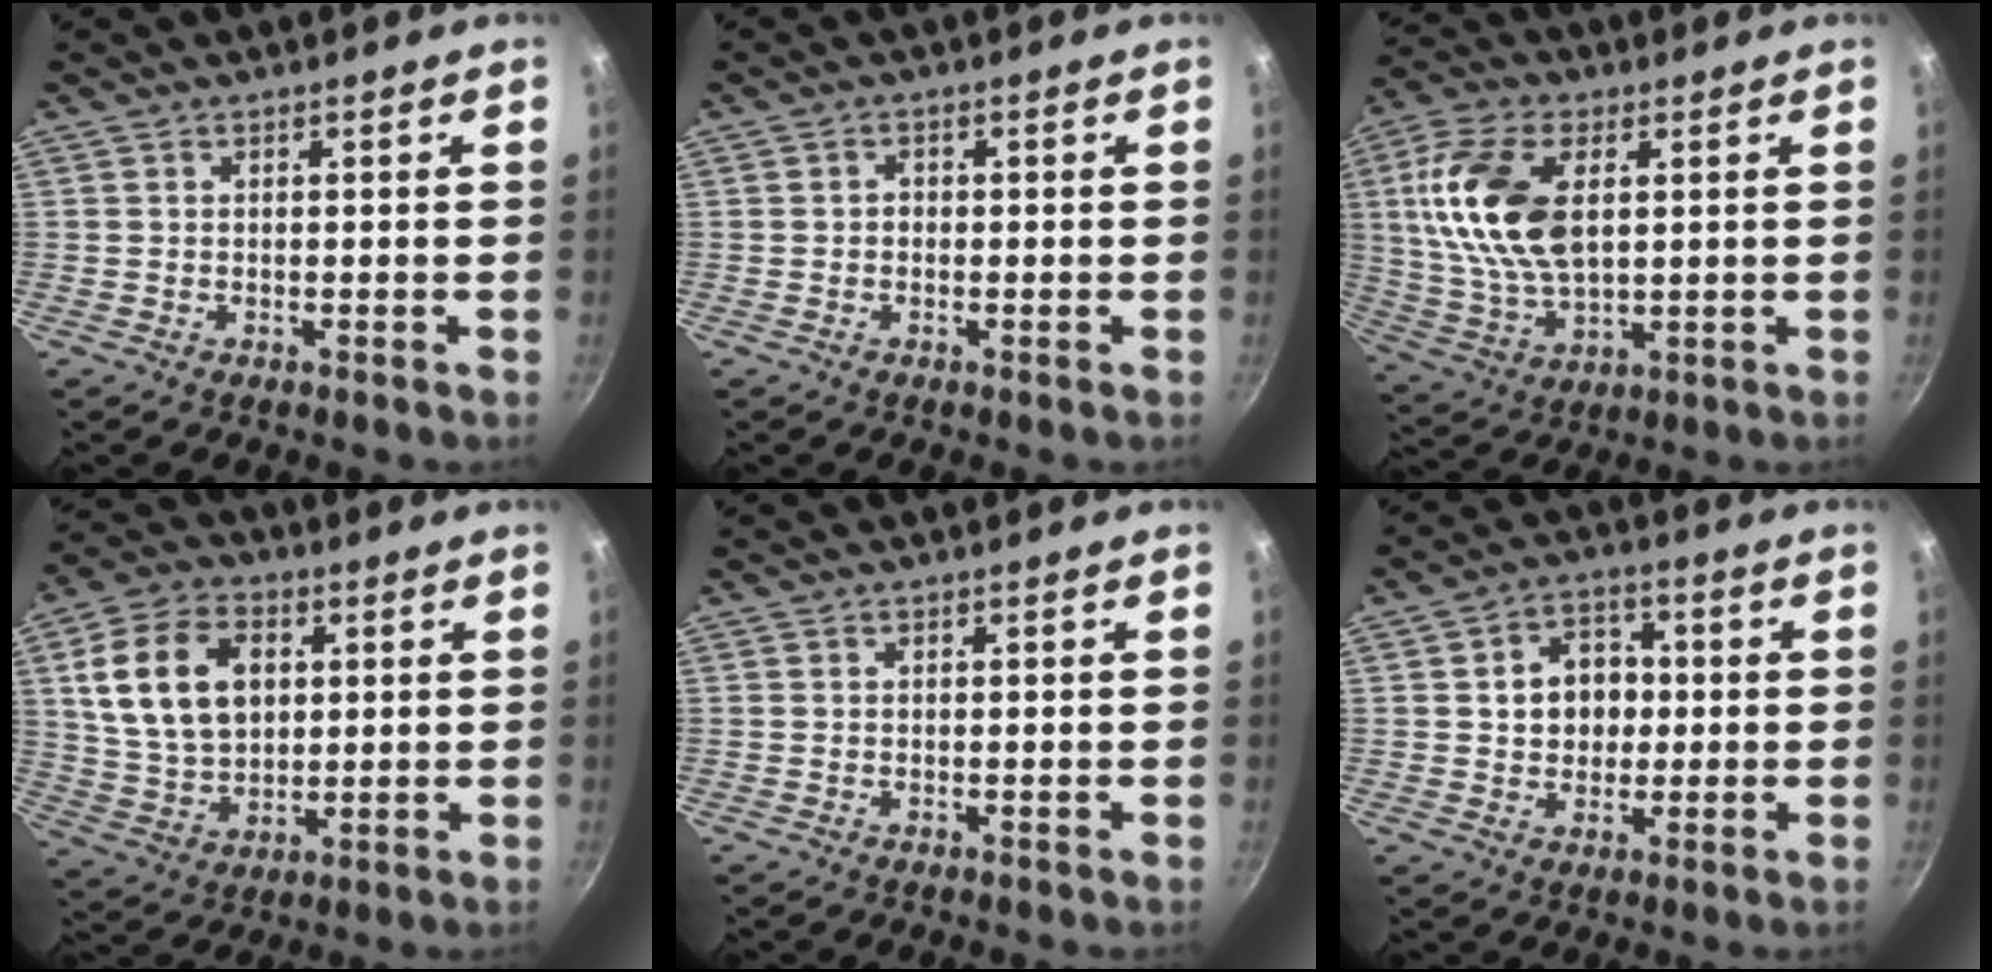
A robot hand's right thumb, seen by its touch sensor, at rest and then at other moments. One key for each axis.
{"total": 1.2, "fx": -0.2, "fy": 1.0, "fz": 0.5, "tx": -0.008, "ty": 0.005, "tz": -0.006}
{"total": 17.1, "fx": 3.6, "fy": 9.6, "fz": 13.7, "tx": -0.258, "ty": -0.003, "tz": 0.071}
{"total": 16.4, "fx": 3.9, "fy": 11.4, "fz": 11.1, "tx": -0.190, "ty": -0.003, "tz": 0.075}
{"total": 0.0}
{"total": 8.8, "fx": 0.8, "fy": 7.1, "fz": 5.1, "tx": -0.044, "ty": 0.010, "tz": 0.007}